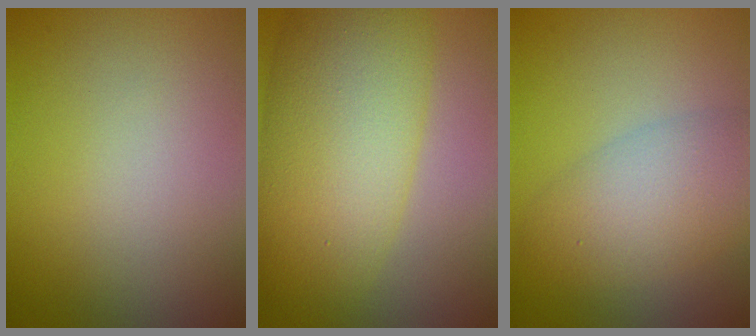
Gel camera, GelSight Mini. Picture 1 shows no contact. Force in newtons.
{"total": 10.3, "press": 10.3, "slide": 0.1}
{"total": 5.1, "press": 5.1, "slide": 0.2}